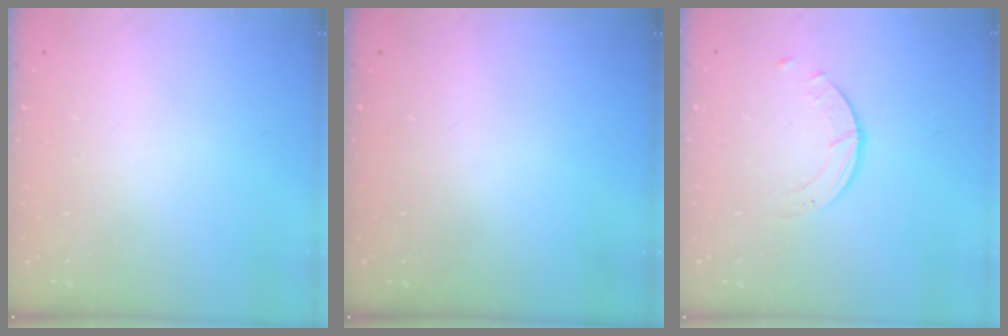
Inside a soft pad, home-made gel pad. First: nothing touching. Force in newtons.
{"total": 0.0}
{"total": 1.4, "press": 1.4, "slide": 0.2}